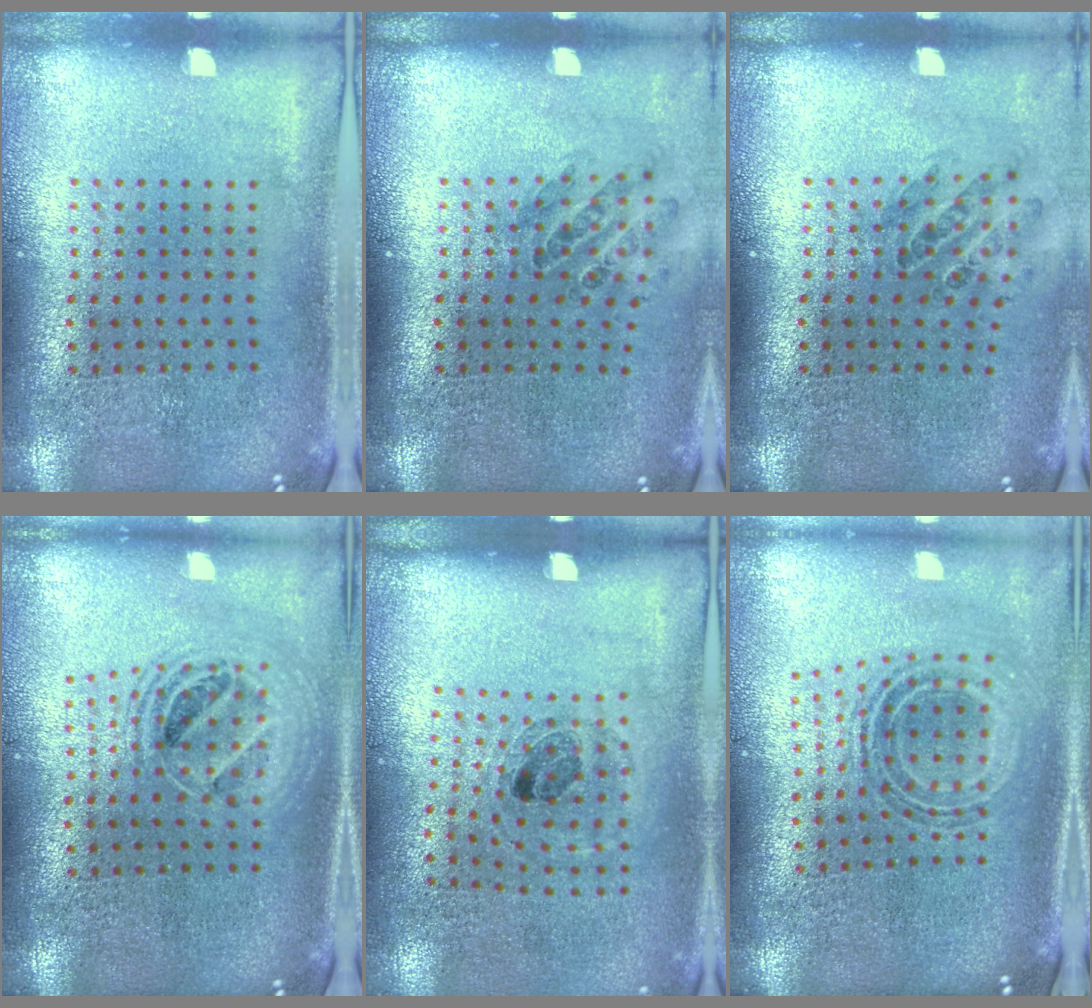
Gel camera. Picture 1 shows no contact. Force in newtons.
{"total": 0.9, "press": 0.8, "slide": 0.1}
{"total": 0.9, "press": 0.8, "slide": 0.1}
{"total": 1.8, "press": 1.5, "slide": 1.0}
{"total": 1.0, "press": 0.9, "slide": 0.4}
{"total": 0.9, "press": 0.8, "slide": 0.3}